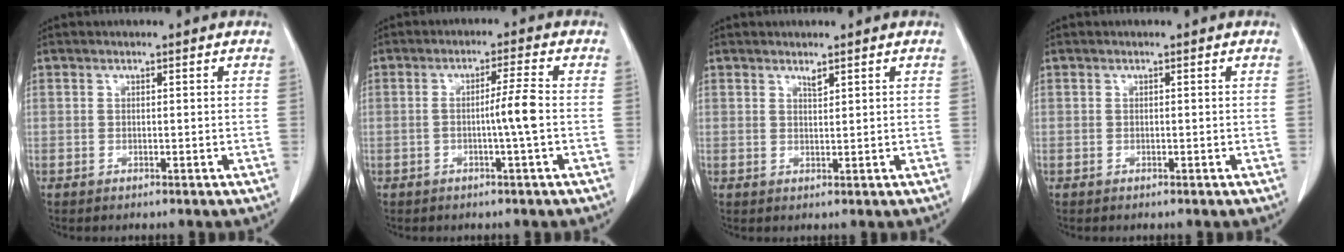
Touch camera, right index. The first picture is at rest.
{"total": 4.0, "force": [-0.7, -0.9, 3.9], "torque": [-0.062, 0.004, -0.009]}
{"total": 1.0, "force": [0.9, 0.1, 0.5], "torque": [-0.012, -0.006, 0.018]}
{"total": 0.0}